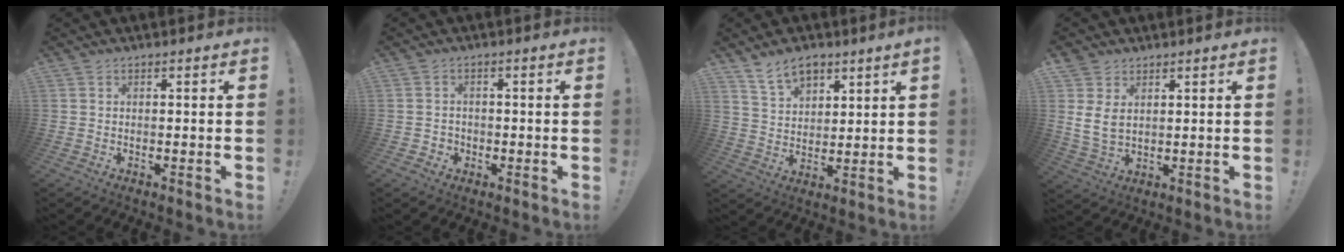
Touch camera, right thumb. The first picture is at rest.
{"total": 2.2, "force": [-0.5, 2.0, 0.7], "torque": [-0.002, -0.003, -0.011]}
{"total": 8.5, "force": [6.4, 4.2, 3.9], "torque": [-0.067, -0.030, 0.121]}
{"total": 6.5, "force": [2.6, 4.1, 4.4], "torque": [-0.088, -0.013, 0.051]}